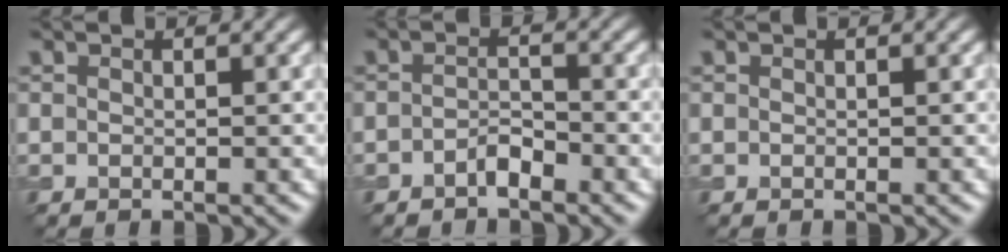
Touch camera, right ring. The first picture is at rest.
{"total": 1.6, "force": [-1.2, 0.6, 0.9], "torque": [-0.018, 0.006, -0.024]}
{"total": 0.0}